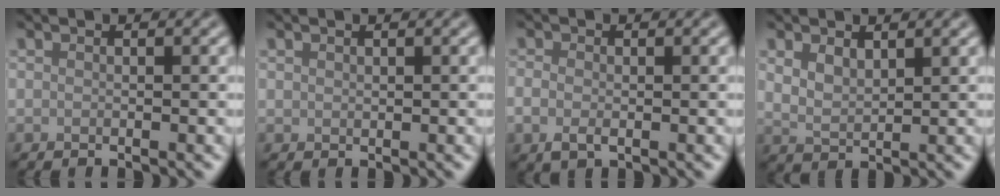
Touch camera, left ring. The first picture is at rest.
{"total": 0.5, "force": [0.4, 0.3, 0.1], "torque": [-0.002, 0.000, 0.009]}
{"total": 2.0, "force": [-0.3, 1.4, 1.4], "torque": [-0.032, -0.004, -0.007]}
{"total": 2.2, "force": [1.3, 1.0, 1.5], "torque": [-0.034, -0.004, 0.030]}